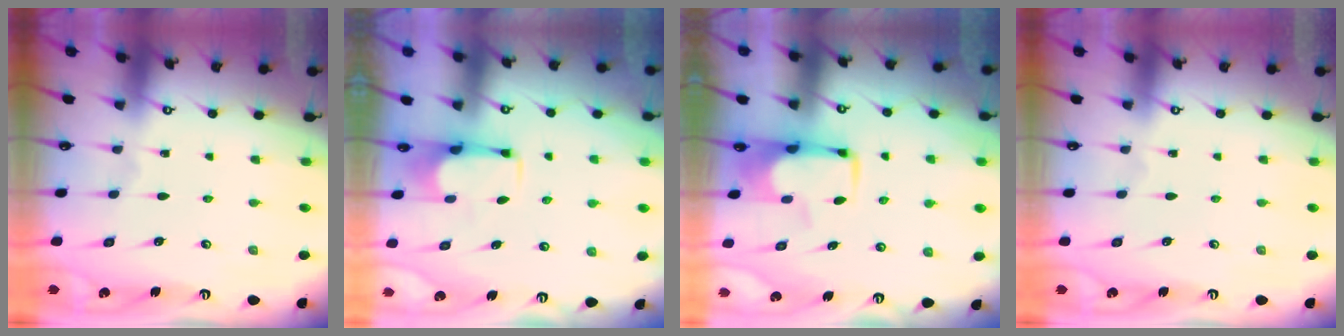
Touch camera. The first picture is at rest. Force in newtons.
{"total": 2.8, "press": 2.7, "slide": 0.9}
{"total": 1.2, "press": 1.0, "slide": 0.5}
{"total": 0.0}